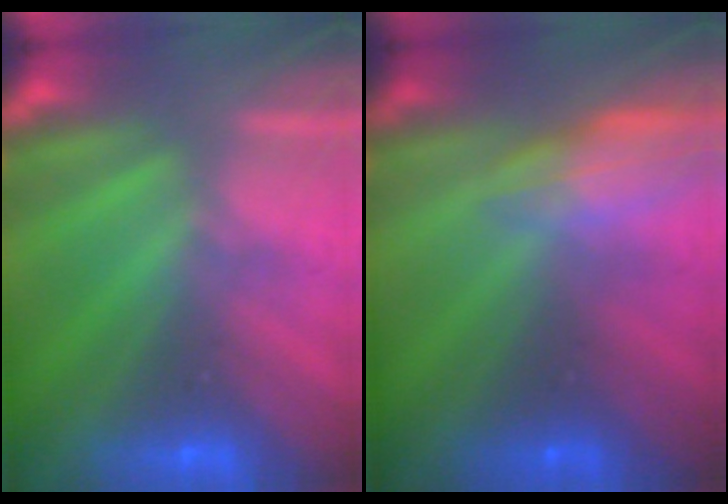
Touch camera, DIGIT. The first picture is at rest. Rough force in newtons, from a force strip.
{"total": 2.8}